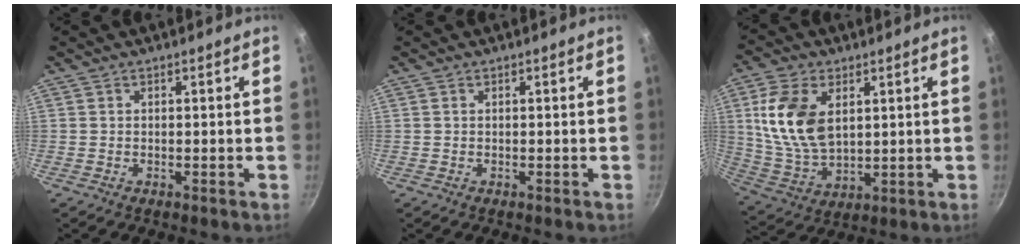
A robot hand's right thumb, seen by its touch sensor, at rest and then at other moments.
{"total": 0.0}
{"total": 14.2, "force": [3.6, 8.7, 10.6], "torque": [-0.191, -0.017, 0.083]}